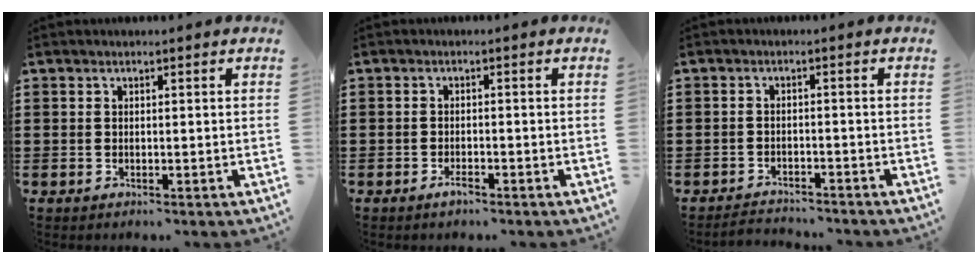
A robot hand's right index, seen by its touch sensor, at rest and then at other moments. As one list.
[{"total": 1.6, "force": [-1.1, 0.5, 1.0], "torque": [-0.020, -0.001, -0.022]}, {"total": 2.4, "force": [-2.4, 0.2, -0.2], "torque": [-0.004, 0.001, -0.054]}]